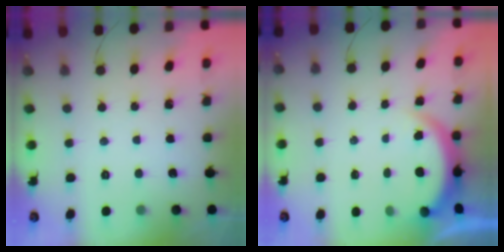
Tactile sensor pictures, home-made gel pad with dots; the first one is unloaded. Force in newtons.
{"total": 4.6, "press": 4.6, "slide": 0.7}